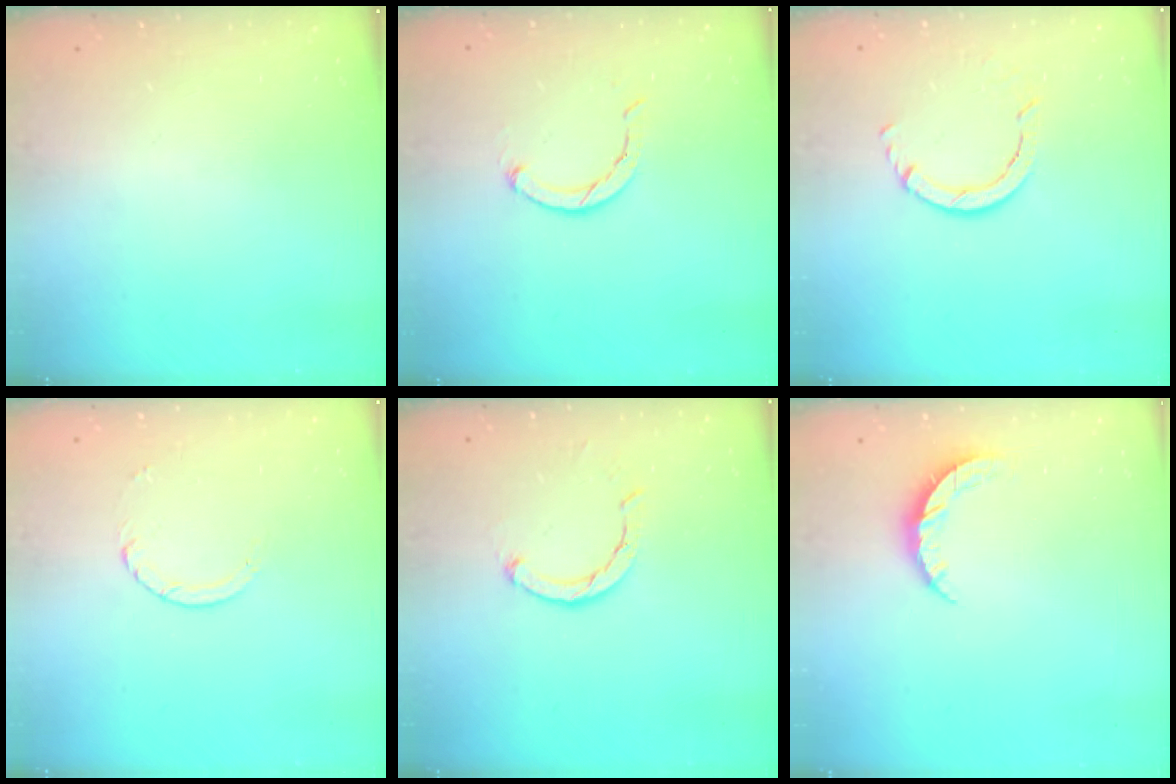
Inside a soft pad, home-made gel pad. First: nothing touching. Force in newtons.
{"total": 3.3, "press": 3.2, "slide": 0.7}
{"total": 3.0, "press": 3.0, "slide": 0.4}
{"total": 2.5, "press": 2.4, "slide": 0.2}
{"total": 2.1, "press": 2.1, "slide": 0.1}
{"total": 5.2, "press": 5.1, "slide": 0.4}